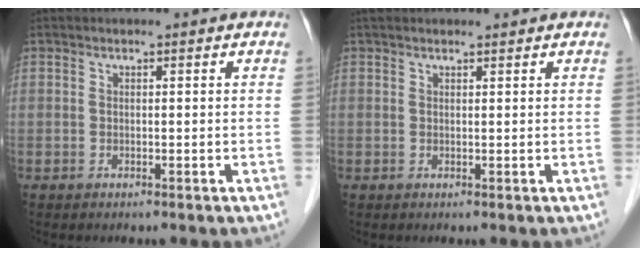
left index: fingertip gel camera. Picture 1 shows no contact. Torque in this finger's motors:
{"motor_torque": [0.20, -0.17, 0.09, 0.02]}